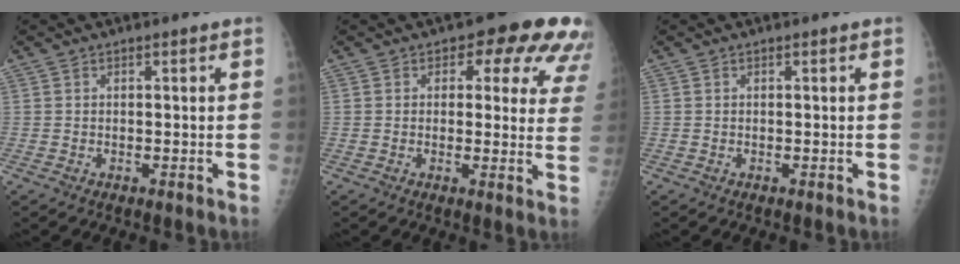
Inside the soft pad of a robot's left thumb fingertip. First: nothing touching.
{"total": 12.7, "force": [6.8, 6.6, 8.5], "torque": [-0.041, -0.024, 0.058]}
{"total": 0.0}